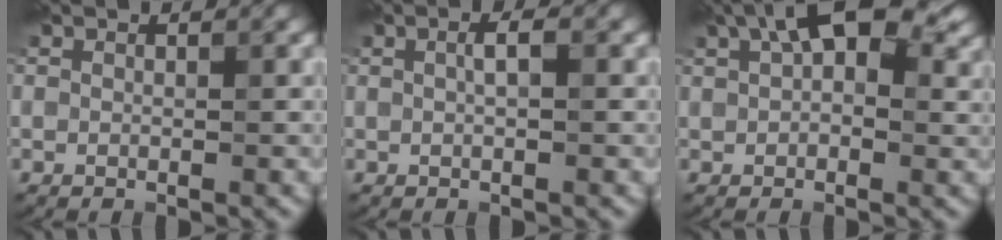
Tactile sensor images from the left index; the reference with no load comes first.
{"total": 1.3, "force": [0.2, 0.2, 1.3], "torque": [-0.024, 0.004, 0.004]}
{"total": 7.9, "force": [3.5, 4.1, 5.8], "torque": [-0.082, 0.018, 0.042]}